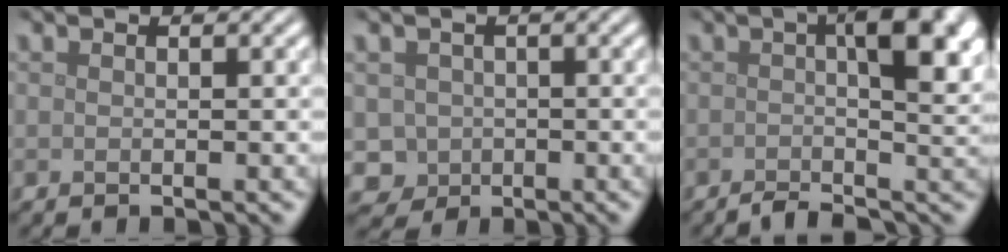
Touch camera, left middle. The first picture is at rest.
{"total": 2.5, "force": [-0.5, 2.4, 0.3], "torque": [0.002, 0.003, -0.005]}
{"total": 7.3, "force": [0.0, 2.4, 6.9], "torque": [-0.082, 0.009, -0.010]}